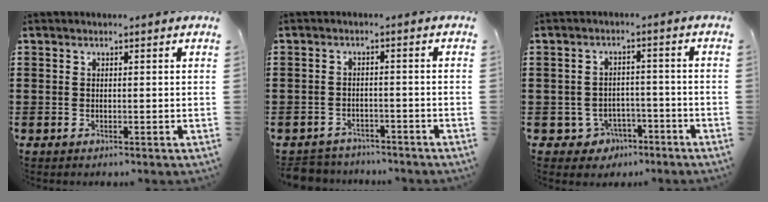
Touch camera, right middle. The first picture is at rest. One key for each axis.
{"total": 2.7, "fx": -2.7, "fy": 0.4, "fz": -0.3, "tx": -0.005, "ty": -0.004, "tz": -0.059}
{"total": 3.6, "fx": -2.8, "fy": 2.1, "fz": 0.8, "tx": -0.032, "ty": 0.002, "tz": -0.059}